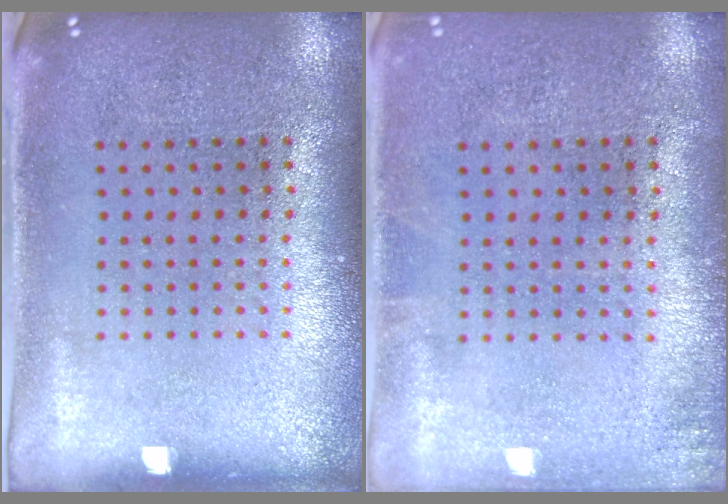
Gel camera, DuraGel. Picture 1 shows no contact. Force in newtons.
{"total": 0.8, "press": 0.8, "slide": 0.1}